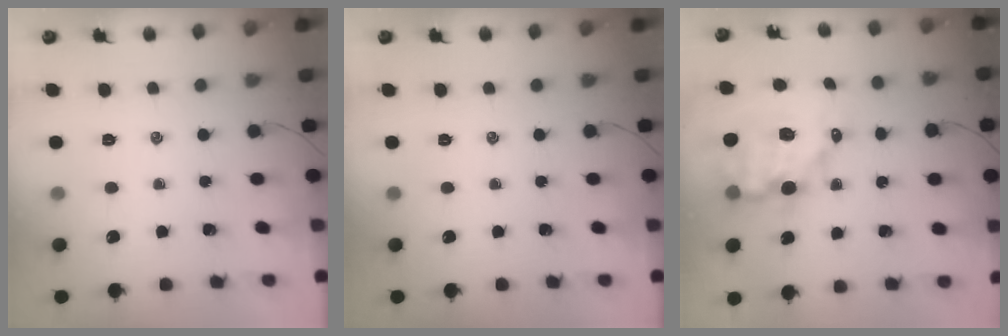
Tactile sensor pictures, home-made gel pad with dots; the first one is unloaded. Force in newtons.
{"total": 0.0}
{"total": 12.0, "press": 11.5, "slide": 3.1}